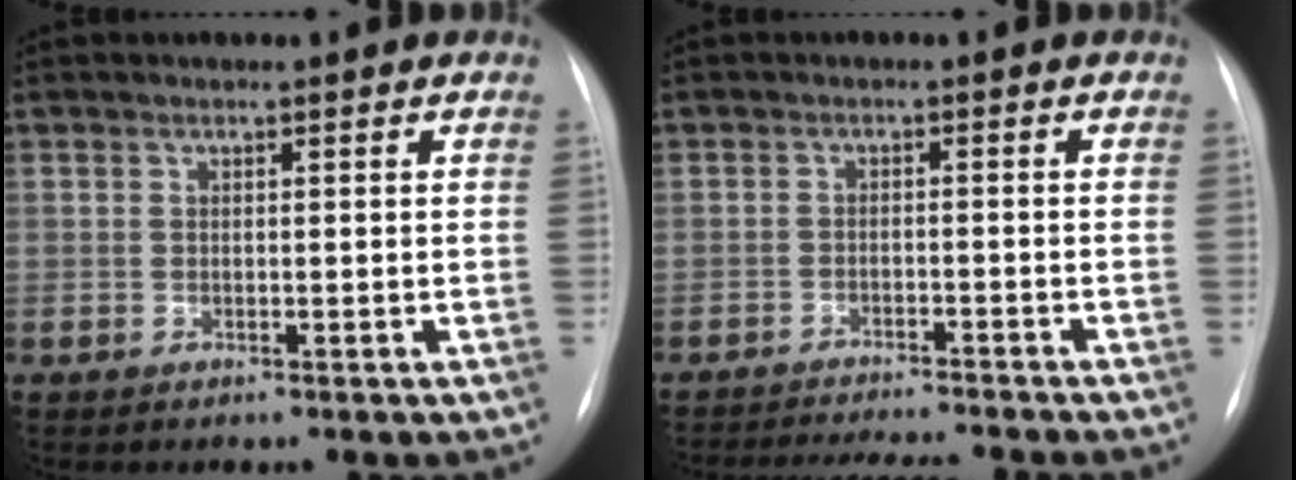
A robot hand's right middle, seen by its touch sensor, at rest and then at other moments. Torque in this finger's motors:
{"motor_torque": [0.33, -0.49, 0.25, 0.08]}